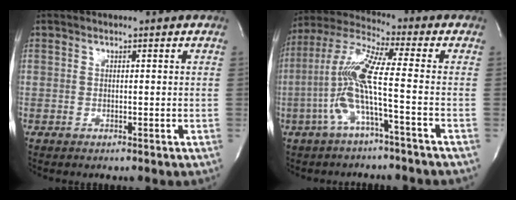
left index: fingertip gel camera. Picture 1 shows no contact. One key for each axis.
{"total": 10.7, "fx": -3.0, "fy": 0.0, "fz": 10.3, "tx": -0.224, "ty": 0.014, "tz": -0.066}